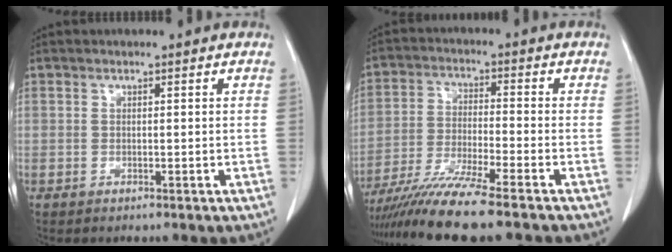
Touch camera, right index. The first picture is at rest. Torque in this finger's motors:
{"motor_torque": [1.05, -1.09, 0.35, 0.21]}